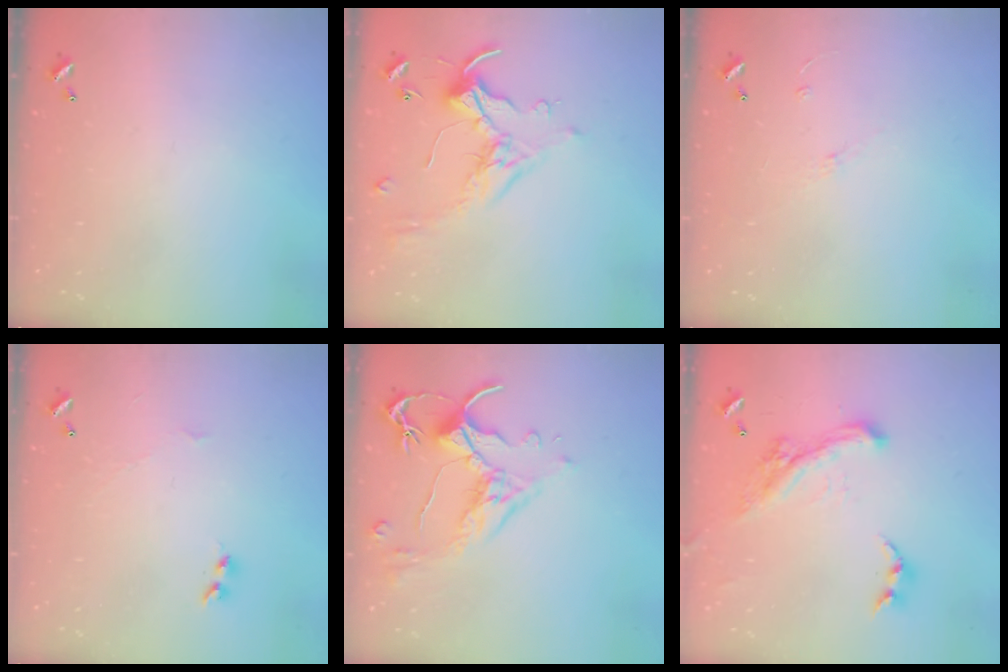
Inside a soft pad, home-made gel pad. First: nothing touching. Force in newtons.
{"total": 0.9, "press": 0.5, "slide": 0.7}
{"total": 5.5, "press": 5.5, "slide": 0.5}
{"total": 1.9, "press": 1.8, "slide": 0.5}
{"total": 2.5, "press": 2.1, "slide": 1.4}
{"total": 3.2, "press": 2.9, "slide": 1.2}